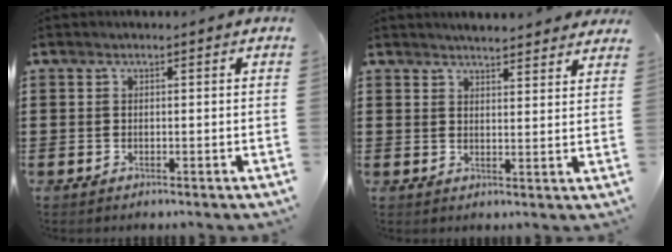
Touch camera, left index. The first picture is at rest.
{"total": 3.3, "force": [3.3, 0.0, 0.3], "torque": [-0.015, -0.010, 0.061]}